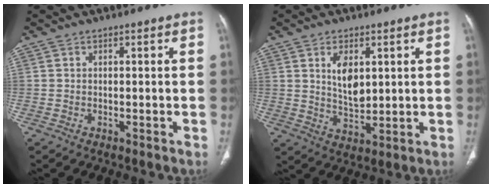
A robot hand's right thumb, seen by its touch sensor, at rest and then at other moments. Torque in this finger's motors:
{"motor_torque": [0.79, 1.14, 0.31, -0.22, 0.07]}